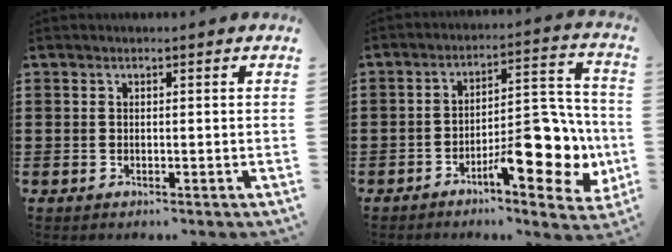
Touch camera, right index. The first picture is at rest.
{"total": 11.3, "force": [-5.2, 4.0, 9.2], "torque": [-0.102, 0.001, -0.092]}